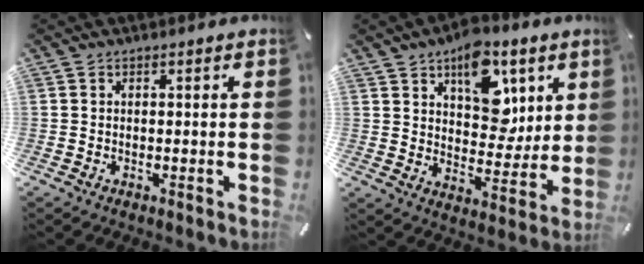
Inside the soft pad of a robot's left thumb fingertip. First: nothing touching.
{"total": 14.2, "force": [6.9, 9.2, 8.4], "torque": [-0.106, -0.031, 0.123]}